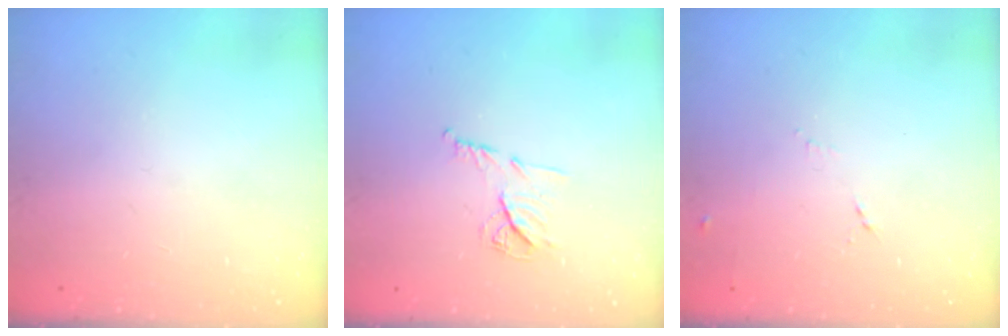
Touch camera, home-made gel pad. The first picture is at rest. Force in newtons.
{"total": 7.9, "press": 7.9, "slide": 0.3}
{"total": 4.4, "press": 4.3, "slide": 1.0}